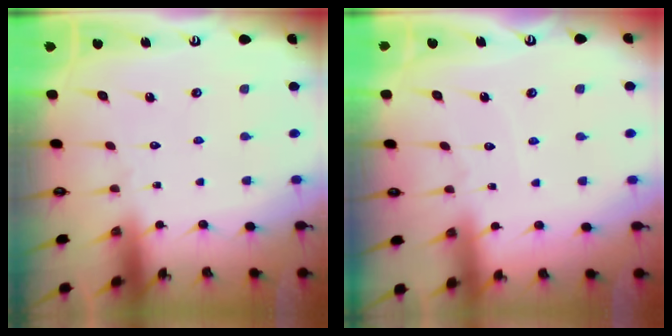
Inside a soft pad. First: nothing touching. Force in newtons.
{"total": 2.6, "press": 2.6, "slide": 0.4}